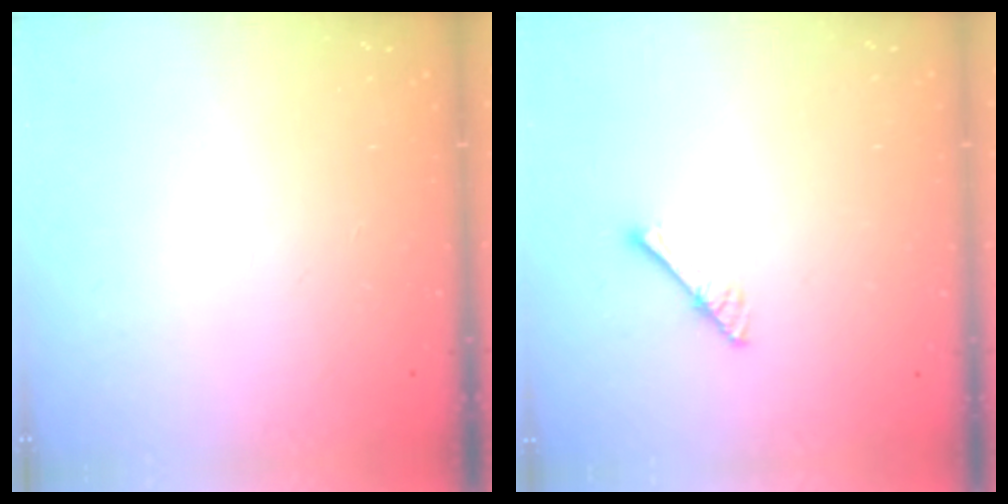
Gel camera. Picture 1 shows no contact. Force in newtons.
{"total": 2.9, "press": 2.9, "slide": 0.2}